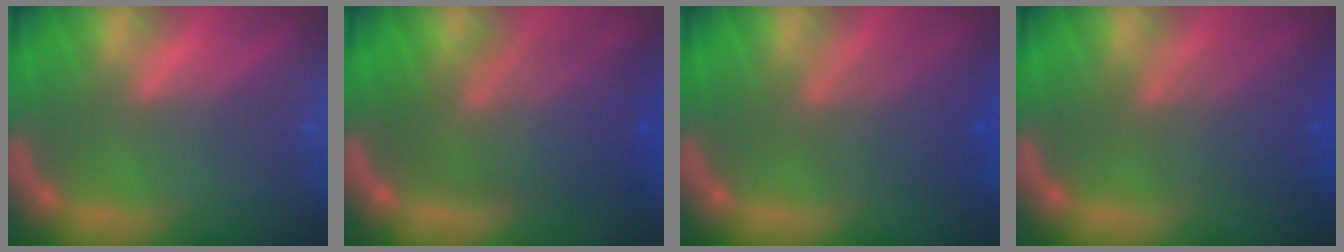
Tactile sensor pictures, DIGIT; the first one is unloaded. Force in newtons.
{"total": 9.1}
{"total": 5.1}
{"total": 5.1}